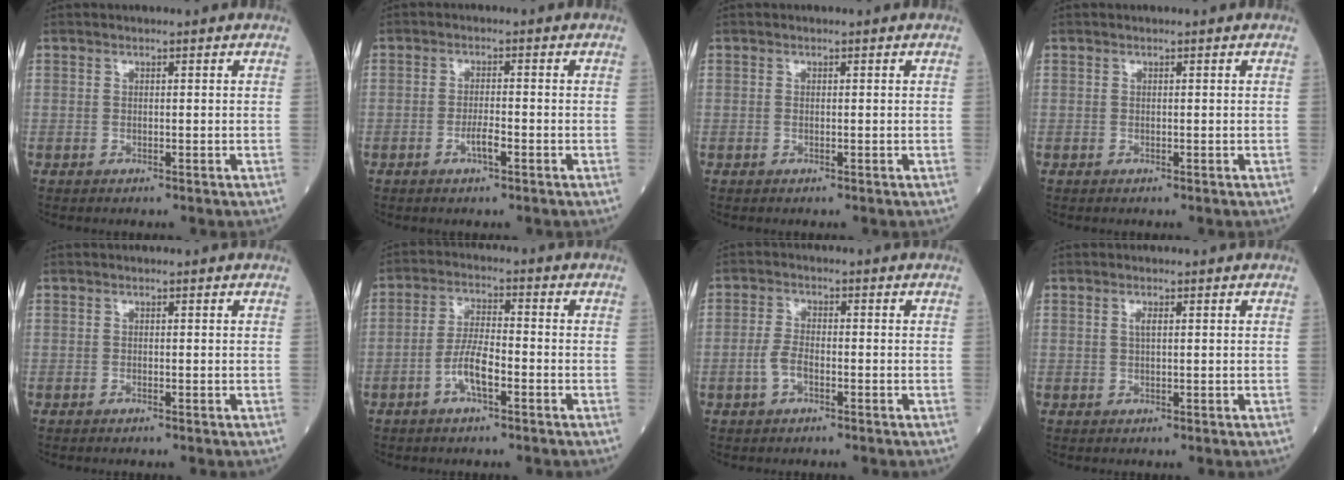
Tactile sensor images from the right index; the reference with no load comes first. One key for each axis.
{"total": 2.6, "fx": -1.2, "fy": 0.3, "fz": 2.3, "tx": -0.040, "ty": 0.002, "tz": -0.023}
{"total": 0.0}
{"total": 0.0}
{"total": 0.0}
{"total": 5.7, "fx": -2.6, "fy": 1.3, "fz": 4.9, "tx": -0.099, "ty": 0.008, "tz": -0.050}
{"total": 3.3, "fx": -1.4, "fy": 1.4, "fz": 2.7, "tx": -0.059, "ty": 0.004, "tz": -0.029}
{"total": 1.1, "fx": 0.3, "fy": 0.2, "fz": 1.0, "tx": -0.023, "ty": 0.001, "tz": 0.005}